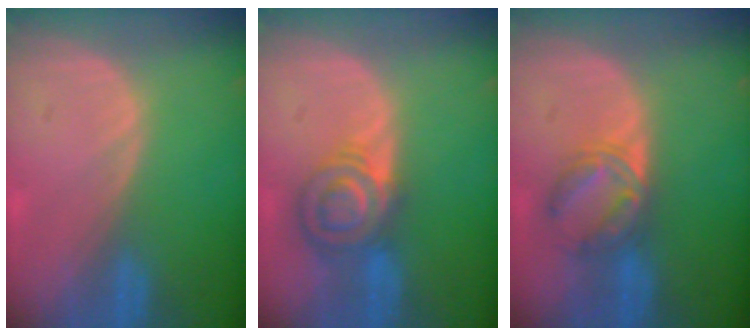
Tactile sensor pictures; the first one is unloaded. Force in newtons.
{"total": 6.8, "press": 6.5, "slide": 2.2}
{"total": 5.6, "press": 5.6, "slide": 0.8}